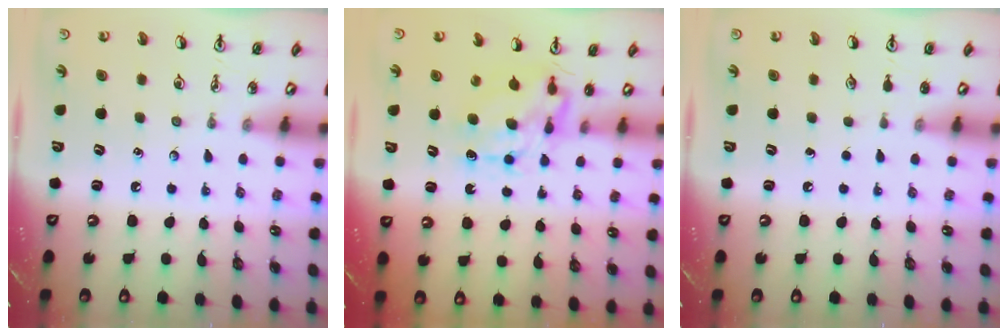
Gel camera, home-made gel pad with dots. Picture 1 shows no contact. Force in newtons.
{"total": 7.8, "press": 7.8, "slide": 0.6}
{"total": 0.0}